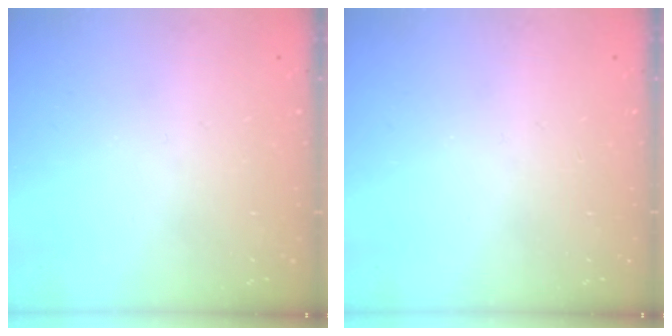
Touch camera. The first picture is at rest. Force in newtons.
{"total": 0.0}